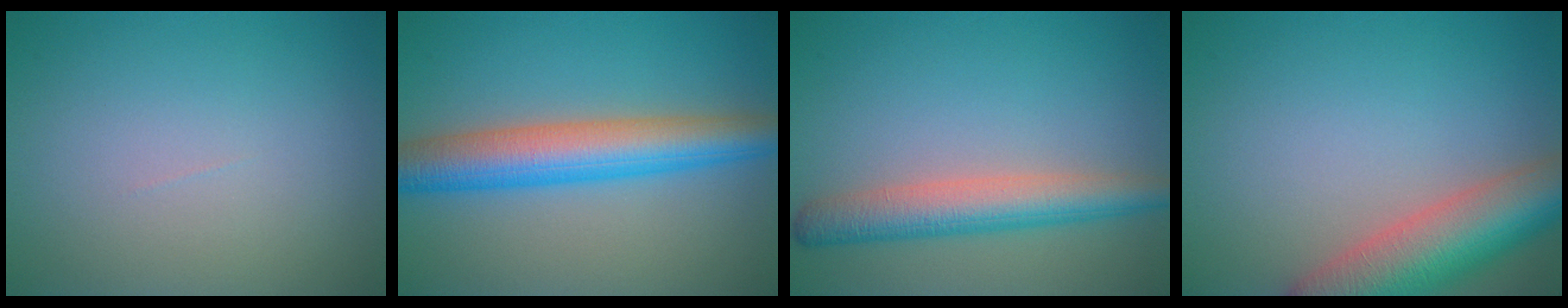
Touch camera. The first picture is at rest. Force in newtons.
{"total": 7.1, "press": 7.1, "slide": 0.2}
{"total": 5.0, "press": 5.0, "slide": 0.3}
{"total": 8.6, "press": 8.5, "slide": 0.6}